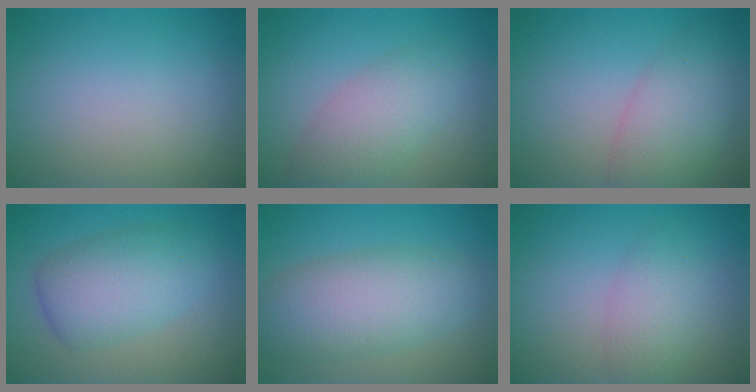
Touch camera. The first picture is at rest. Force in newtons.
{"total": 4.3, "press": 4.3, "slide": 0.1}
{"total": 5.3, "press": 5.2, "slide": 0.4}
{"total": 5.5, "press": 5.5, "slide": 0.2}
{"total": 7.7, "press": 7.7, "slide": 0.1}
{"total": 2.8, "press": 2.8, "slide": 0.1}